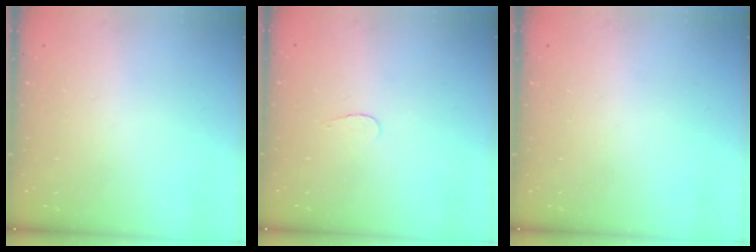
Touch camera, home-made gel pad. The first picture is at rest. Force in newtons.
{"total": 2.8, "press": 2.8, "slide": 0.3}
{"total": 0.0}